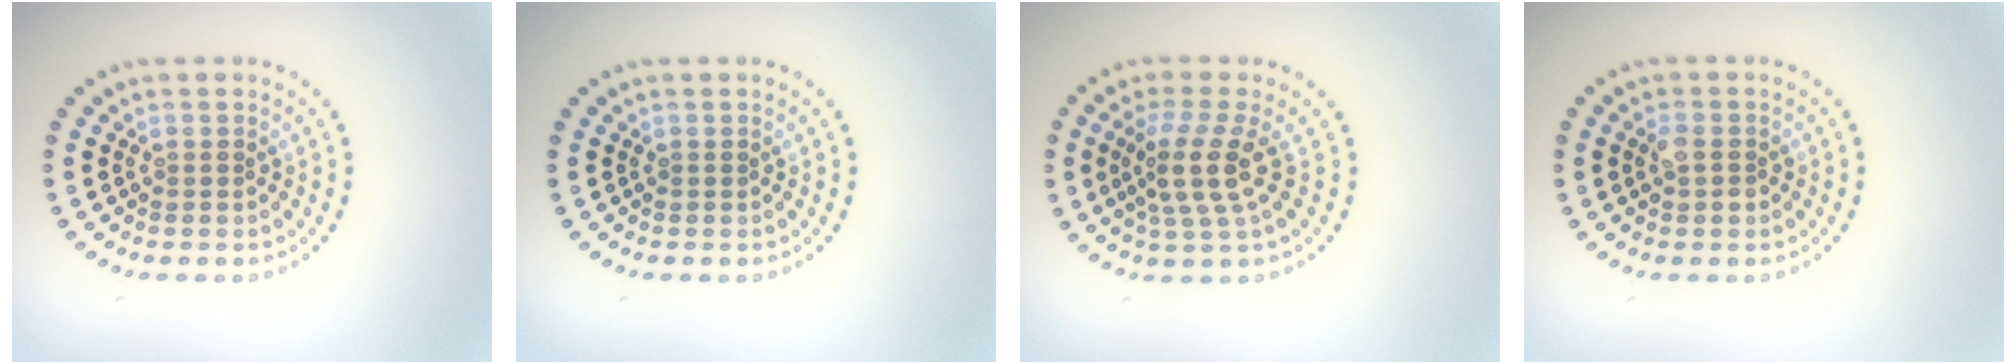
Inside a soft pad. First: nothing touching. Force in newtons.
{"total": 0.0}
{"total": 3.7, "press": 2.9, "slide": 2.3}
{"total": 1.6, "press": 1.5, "slide": 0.3}